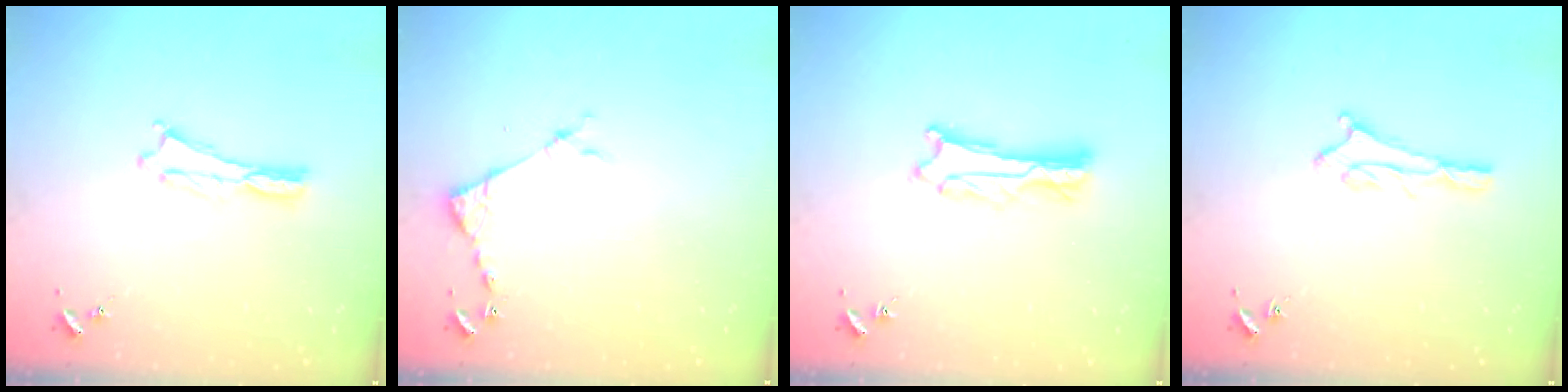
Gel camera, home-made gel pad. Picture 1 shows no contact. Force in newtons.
{"total": 3.8, "press": 3.8, "slide": 0.4}
{"total": 1.8, "press": 1.8, "slide": 0.2}
{"total": 1.6, "press": 1.6, "slide": 0.1}